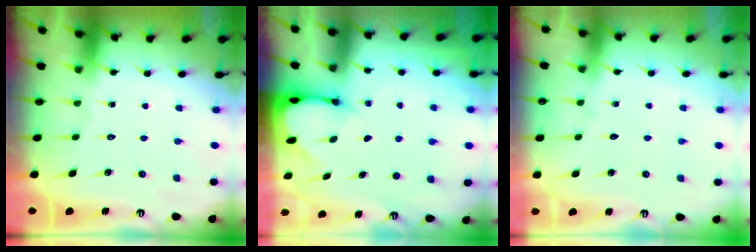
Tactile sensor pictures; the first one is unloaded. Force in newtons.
{"total": 2.5, "press": 2.5, "slide": 0.0}
{"total": 3.4, "press": 3.4, "slide": 0.4}